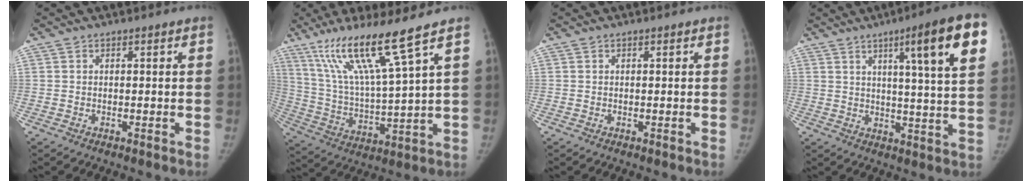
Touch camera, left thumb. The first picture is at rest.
{"total": 16.2, "force": [10.4, 0.0, 12.4], "torque": [-0.229, -0.053, 0.201]}
{"total": 0.0}
{"total": 16.2, "force": [7.2, 1.5, 14.4], "torque": [-0.190, -0.021, 0.094]}